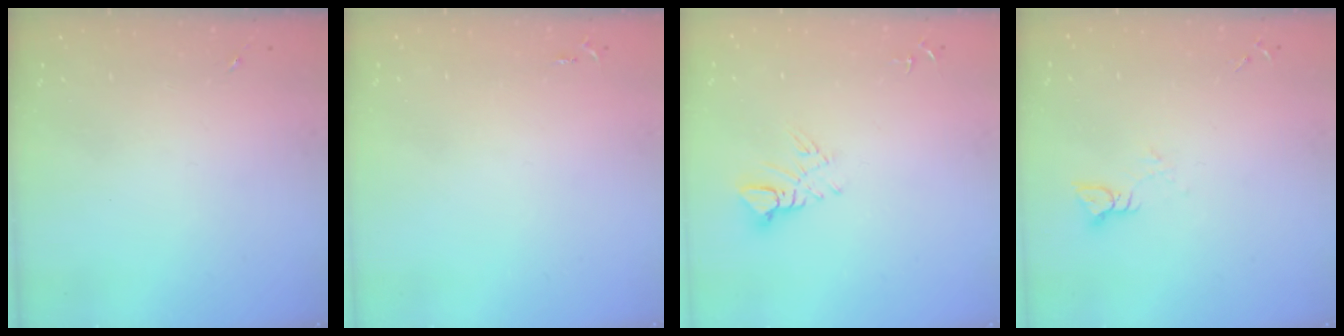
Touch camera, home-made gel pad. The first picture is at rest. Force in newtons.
{"total": 2.5, "press": 2.5, "slide": 0.3}
{"total": 6.0, "press": 6.0, "slide": 0.2}
{"total": 3.8, "press": 3.8, "slide": 0.4}